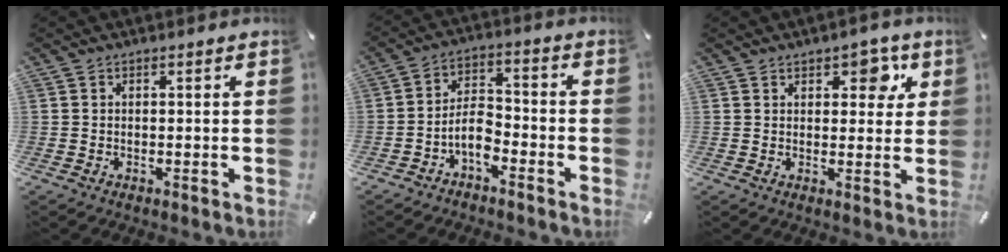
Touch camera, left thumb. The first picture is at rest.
{"total": 7.6, "force": [-4.3, 4.1, 4.8], "torque": [-0.096, 0.016, -0.078]}
{"total": 5.7, "force": [3.0, 3.7, 3.2], "torque": [-0.012, -0.016, 0.041]}